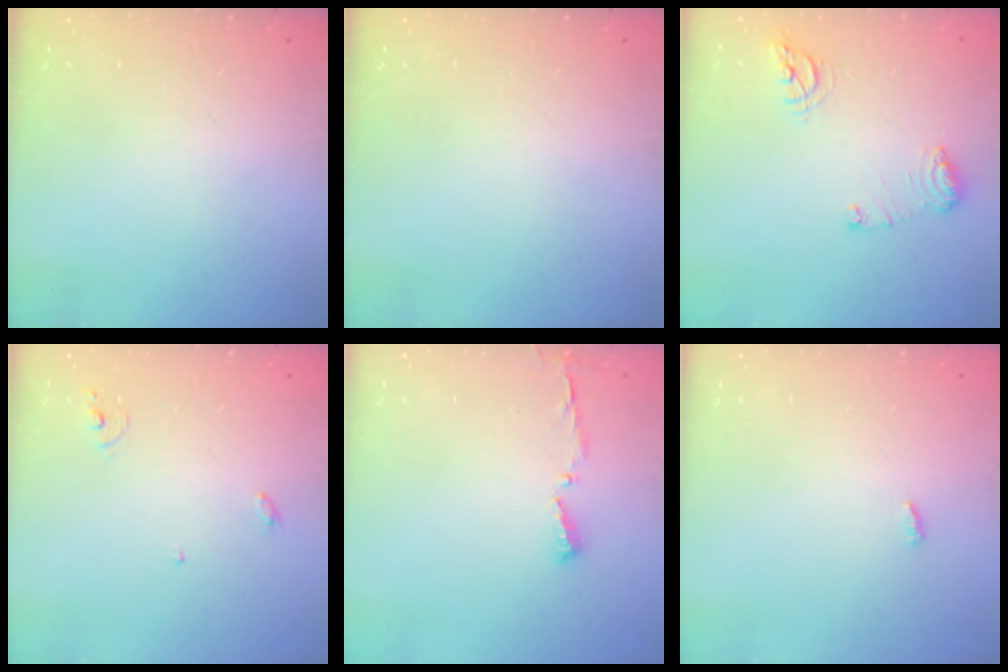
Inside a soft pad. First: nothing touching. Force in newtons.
{"total": 0.0}
{"total": 9.6, "press": 9.6, "slide": 1.1}
{"total": 3.8, "press": 3.8, "slide": 0.2}
{"total": 4.3, "press": 4.3, "slide": 0.5}
{"total": 2.8, "press": 2.7, "slide": 0.3}